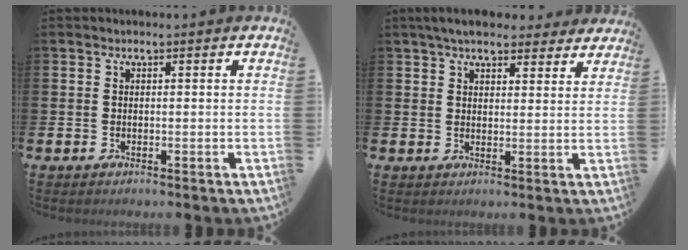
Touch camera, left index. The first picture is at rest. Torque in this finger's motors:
{"motor_torque": [1.02, -1.12, 0.84, 0.21]}